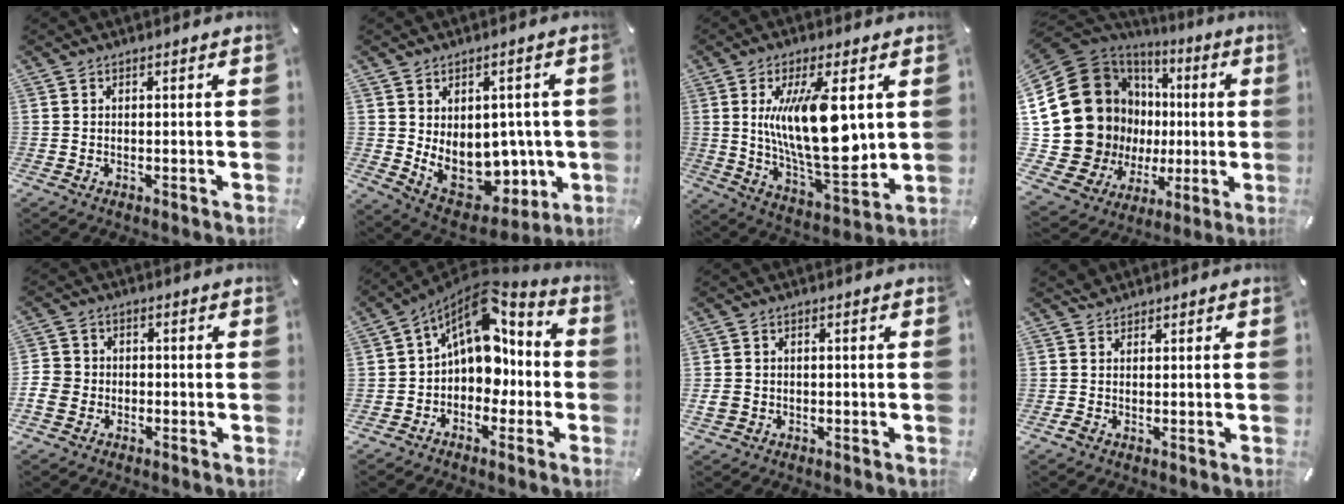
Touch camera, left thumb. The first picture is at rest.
{"total": 14.1, "force": [-0.3, 10.7, 9.3], "torque": [-0.128, -0.031, 0.015]}
{"total": 19.0, "force": [4.5, 6.6, 17.2], "torque": [-0.336, -0.030, 0.062]}
{"total": 27.2, "force": [2.0, 21.3, 16.8], "torque": [-0.338, -0.045, 0.083]}
{"total": 4.5, "force": [-1.7, 3.9, 1.2], "torque": [-0.025, 0.011, -0.032]}
{"total": 14.2, "force": [3.6, 10.1, 9.3], "torque": [-0.148, -0.038, 0.062]}
{"total": 2.9, "force": [-0.6, 2.7, 1.0], "torque": [-0.025, 0.002, -0.013]}
{"total": 1.6, "force": [0.8, 1.4, 0.0], "torque": [0.008, 0.001, 0.012]}